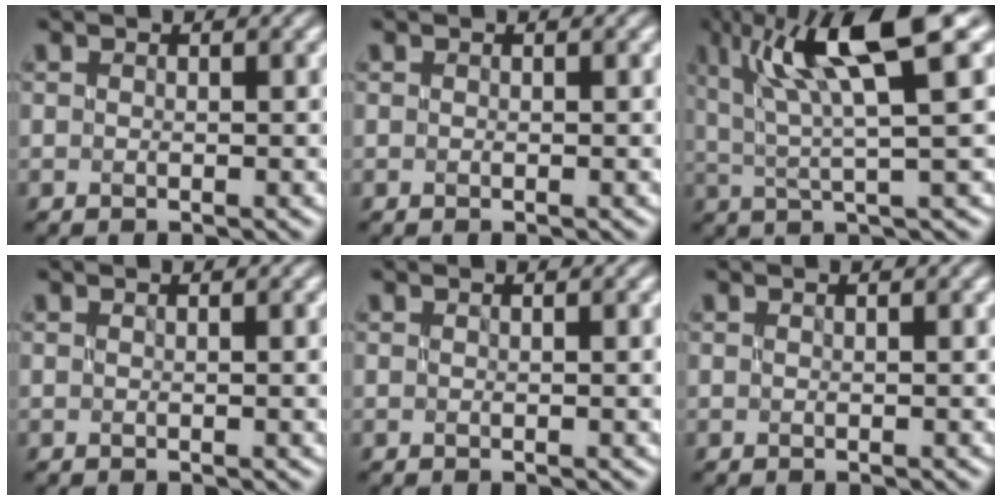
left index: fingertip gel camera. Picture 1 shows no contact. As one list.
[{"total": 0.0}, {"total": 8.9, "force": [3.5, 1.6, 8.1], "torque": [-0.123, 0.016, 0.064]}, {"total": 1.0, "force": [0.0, 0.2, 1.0], "torque": [-0.013, -0.002, 0.000]}, {"total": 0.6, "force": [0.0, 0.0, 0.6], "torque": [-0.009, -0.001, 0.000]}, {"total": 0.0}]